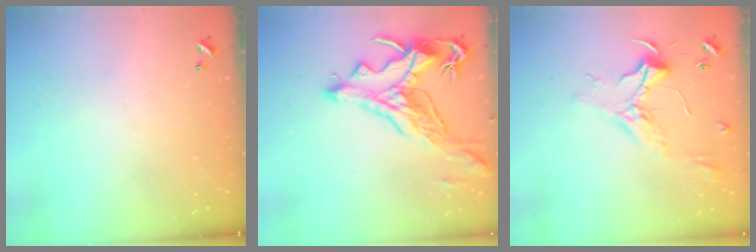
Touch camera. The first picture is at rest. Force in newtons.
{"total": 2.2, "press": 1.7, "slide": 1.3}
{"total": 2.4, "press": 2.3, "slide": 0.8}